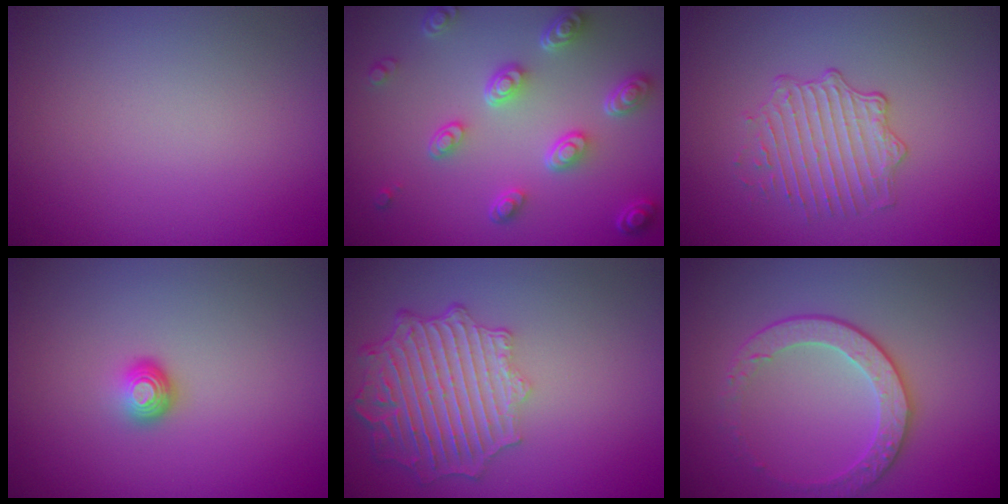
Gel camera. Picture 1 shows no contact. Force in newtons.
{"total": 5.2, "press": 3.8, "slide": 3.5}
{"total": 2.6, "press": 2.0, "slide": 1.6}
{"total": 1.6, "press": 1.1, "slide": 1.1}
{"total": 6.9, "press": 5.5, "slide": 4.2}
{"total": 2.8, "press": 2.4, "slide": 1.4}